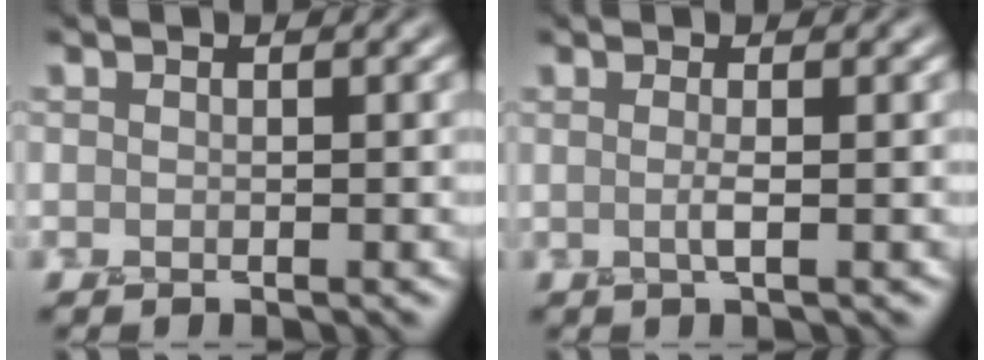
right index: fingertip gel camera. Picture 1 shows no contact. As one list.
[{"total": 1.4, "force": [-0.1, 0.4, 1.4], "torque": [-0.023, -0.002, -0.007]}]